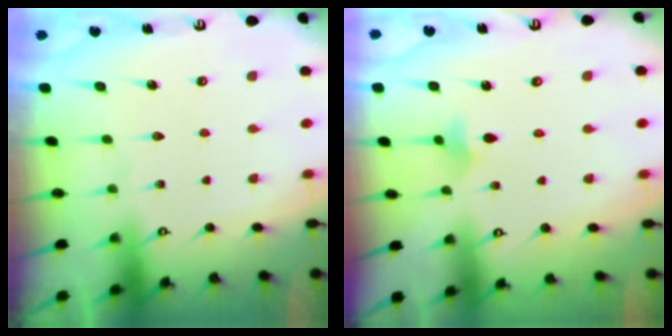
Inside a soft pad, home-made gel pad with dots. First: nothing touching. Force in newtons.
{"total": 4.2, "press": 4.1, "slide": 1.0}